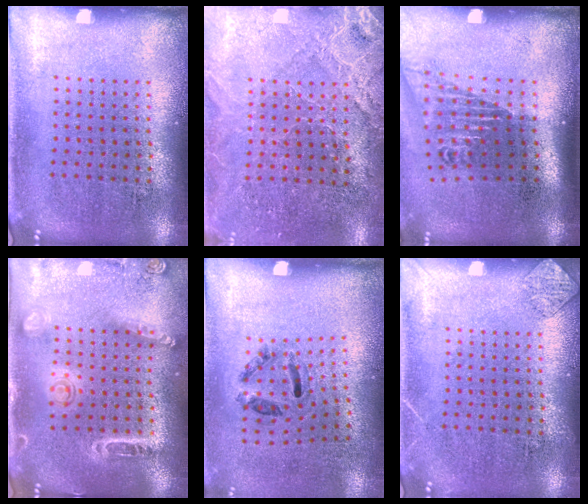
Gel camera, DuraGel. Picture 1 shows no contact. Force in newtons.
{"total": 2.8, "press": 2.8, "slide": 0.3}
{"total": 1.7, "press": 1.3, "slide": 1.2}
{"total": 1.5, "press": 1.4, "slide": 0.6}
{"total": 1.3, "press": 0.6, "slide": 1.1}
{"total": 1.1, "press": 1.1, "slide": 0.1}